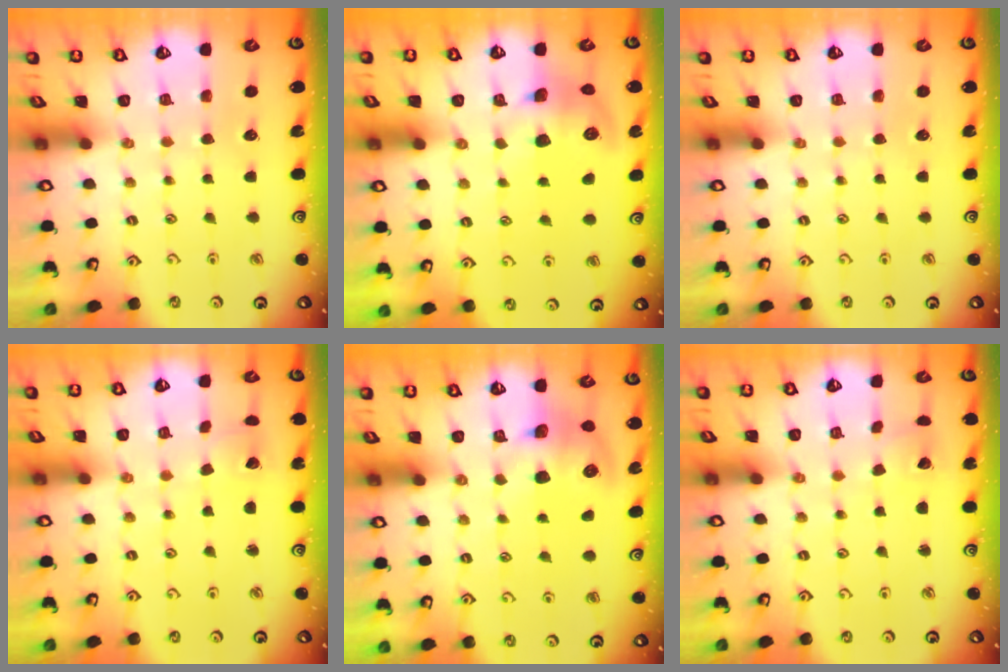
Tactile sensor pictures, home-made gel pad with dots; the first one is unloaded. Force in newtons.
{"total": 9.4, "press": 9.3, "slide": 1.1}
{"total": 0.0}
{"total": 2.5, "press": 2.5, "slide": 0.1}
{"total": 9.2, "press": 9.1, "slide": 1.1}
{"total": 1.8, "press": 1.7, "slide": 0.3}